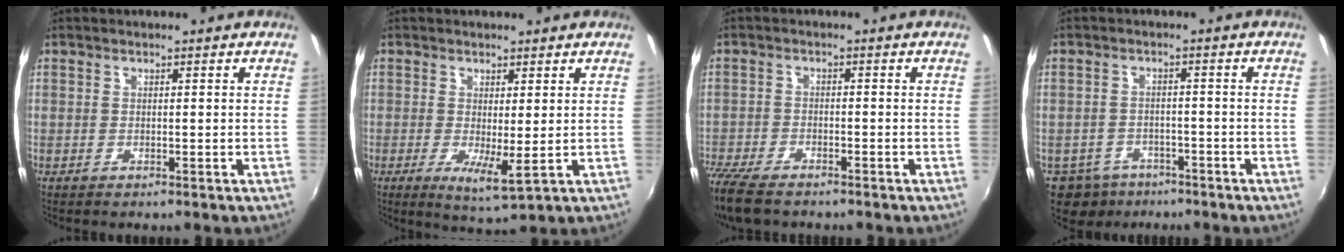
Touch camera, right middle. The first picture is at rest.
{"total": 4.8, "force": [-0.3, 0.8, 4.8], "torque": [-0.081, -0.014, -0.001]}
{"total": 10.3, "force": [-8.3, 3.5, 4.9], "torque": [-0.140, -0.037, -0.158]}
{"total": 7.8, "force": [-5.2, 5.5, 1.9], "torque": [-0.063, 0.002, -0.074]}